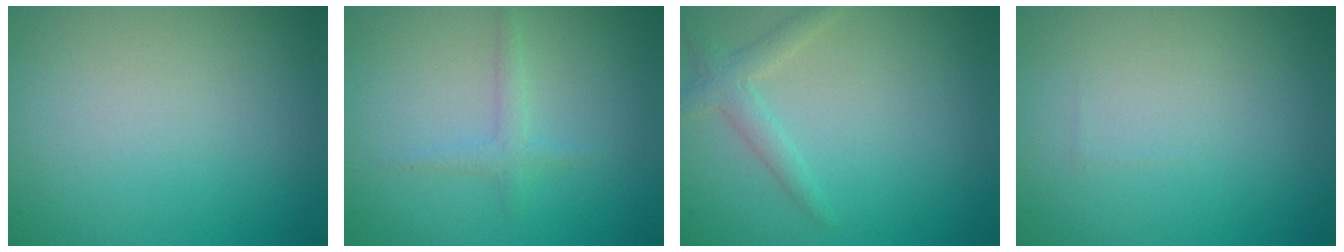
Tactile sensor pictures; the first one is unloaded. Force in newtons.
{"total": 1.3, "press": 1.3, "slide": 0.0}
{"total": 1.9, "press": 1.9, "slide": 0.0}
{"total": 0.0}